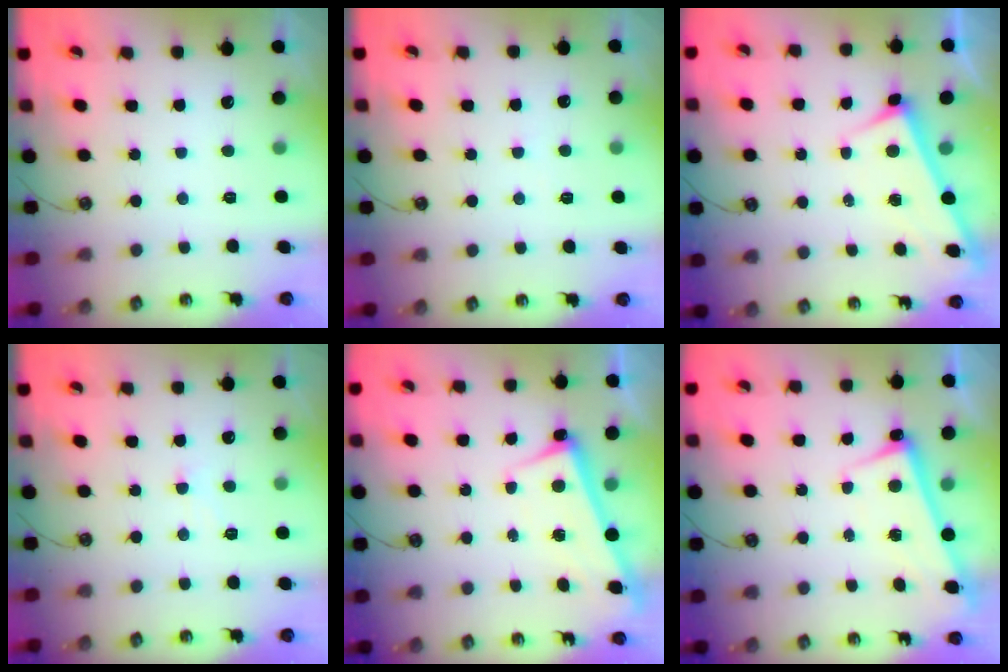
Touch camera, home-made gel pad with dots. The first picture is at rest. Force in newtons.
{"total": 2.5, "press": 2.5, "slide": 0.3}
{"total": 2.9, "press": 2.9, "slide": 0.1}
{"total": 1.5, "press": 1.4, "slide": 0.4}
{"total": 2.8, "press": 2.8, "slide": 0.4}
{"total": 2.7, "press": 2.6, "slide": 0.5}